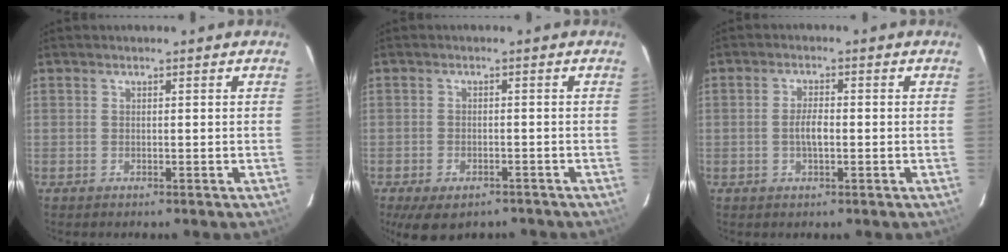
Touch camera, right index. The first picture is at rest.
{"total": 8.2, "force": [-5.8, 4.0, 4.3], "torque": [-0.092, -0.021, -0.081]}
{"total": 3.1, "force": [-0.5, 1.1, 2.9], "torque": [-0.055, 0.001, -0.009]}